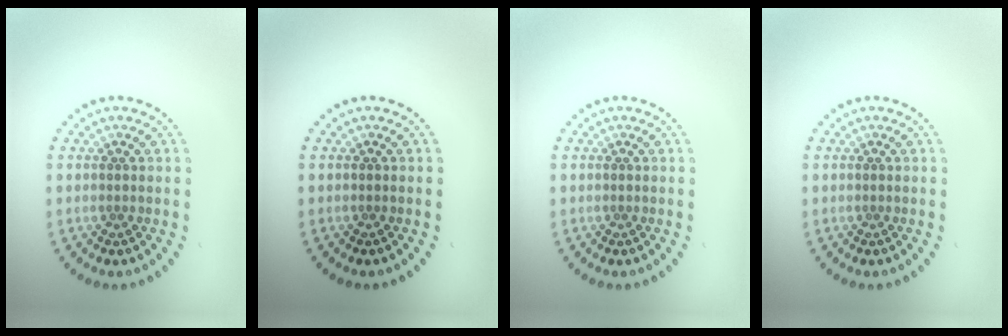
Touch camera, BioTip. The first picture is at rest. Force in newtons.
{"total": 0.0}
{"total": 0.0}
{"total": 0.0}